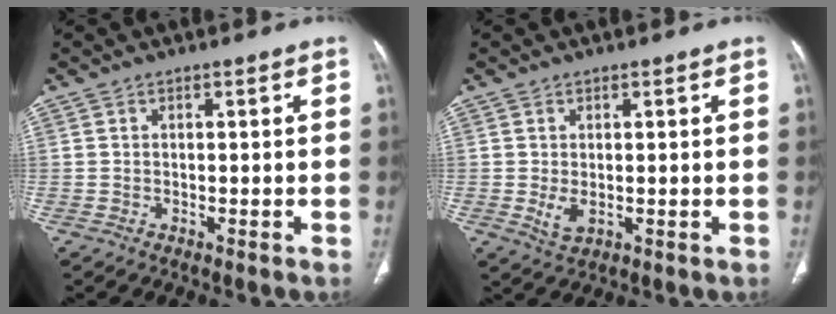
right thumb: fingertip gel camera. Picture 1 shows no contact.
{"total": 2.7, "force": [-0.2, 1.3, 2.4], "torque": [-0.045, -0.010, 0.005]}